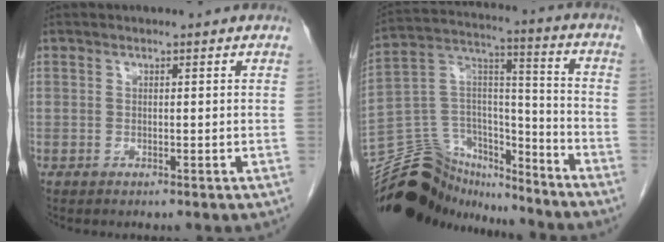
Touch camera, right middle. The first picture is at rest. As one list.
[{"total": 18.9, "force": [-17.4, 6.5, 3.8], "torque": [-0.072, 0.069, -0.285]}]